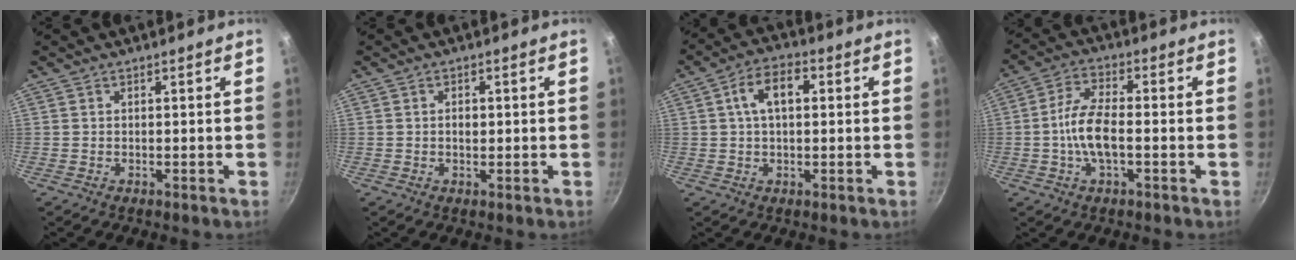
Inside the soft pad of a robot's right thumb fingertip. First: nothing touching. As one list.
[{"total": 1.9, "force": [0.1, 1.2, 1.4], "torque": [-0.018, 0.001, 0.001]}, {"total": 7.9, "force": [1.6, 4.4, 6.4], "torque": [-0.096, 0.019, 0.018]}, {"total": 8.5, "force": [-1.4, 3.4, 7.6], "torque": [-0.148, 0.020, -0.035]}]